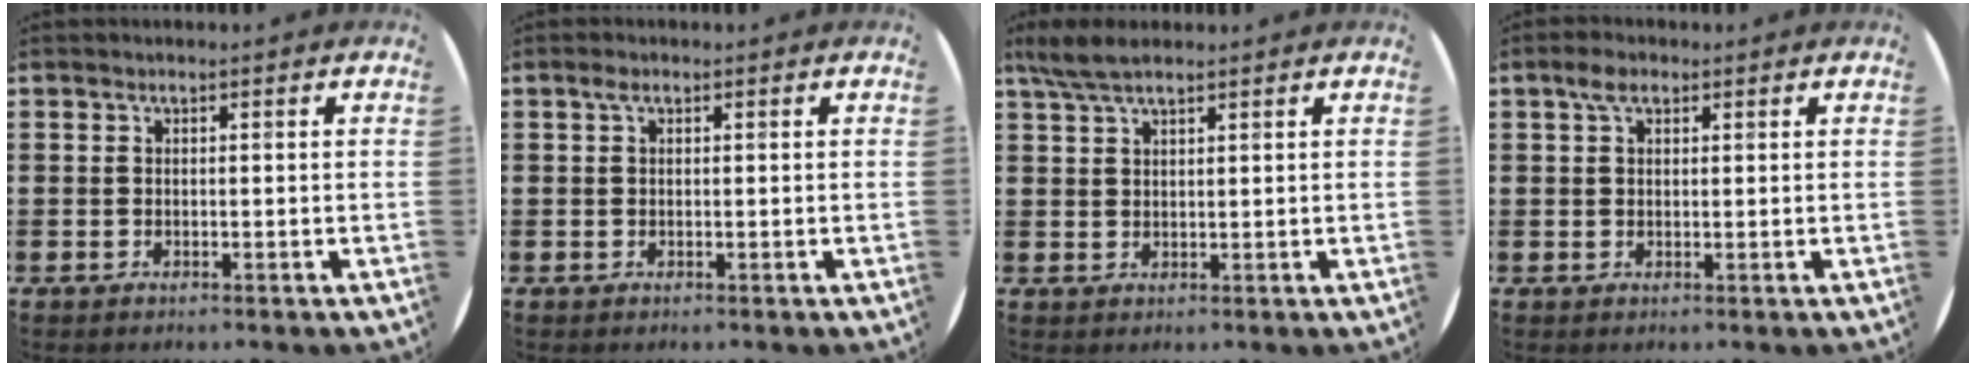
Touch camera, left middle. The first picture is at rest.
{"total": 1.0, "force": [0.4, 0.5, 0.7], "torque": [-0.015, 0.006, 0.007]}
{"total": 4.0, "force": [3.1, 0.9, 2.3], "torque": [-0.051, 0.002, 0.057]}
{"total": 3.0, "force": [2.0, 1.6, 1.7], "torque": [-0.030, 0.006, 0.033]}